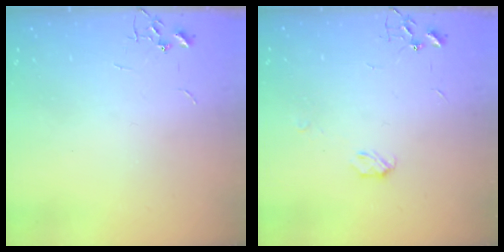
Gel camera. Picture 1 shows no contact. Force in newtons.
{"total": 3.9, "press": 3.8, "slide": 0.6}